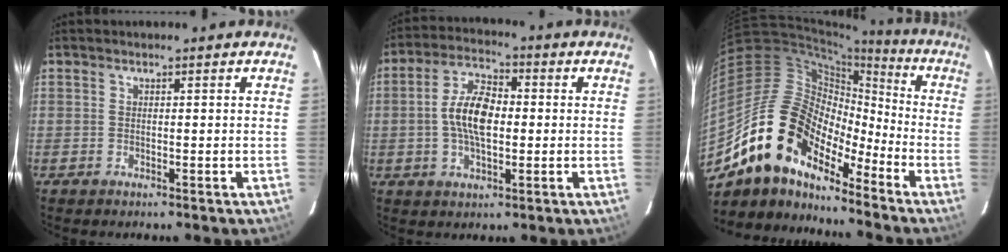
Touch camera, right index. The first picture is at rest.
{"total": 9.4, "force": [-0.3, 4.6, 8.2], "torque": [-0.158, 0.014, -0.007]}
{"total": 17.1, "force": [-12.7, 8.0, 8.3], "torque": [-0.153, 0.006, -0.243]}